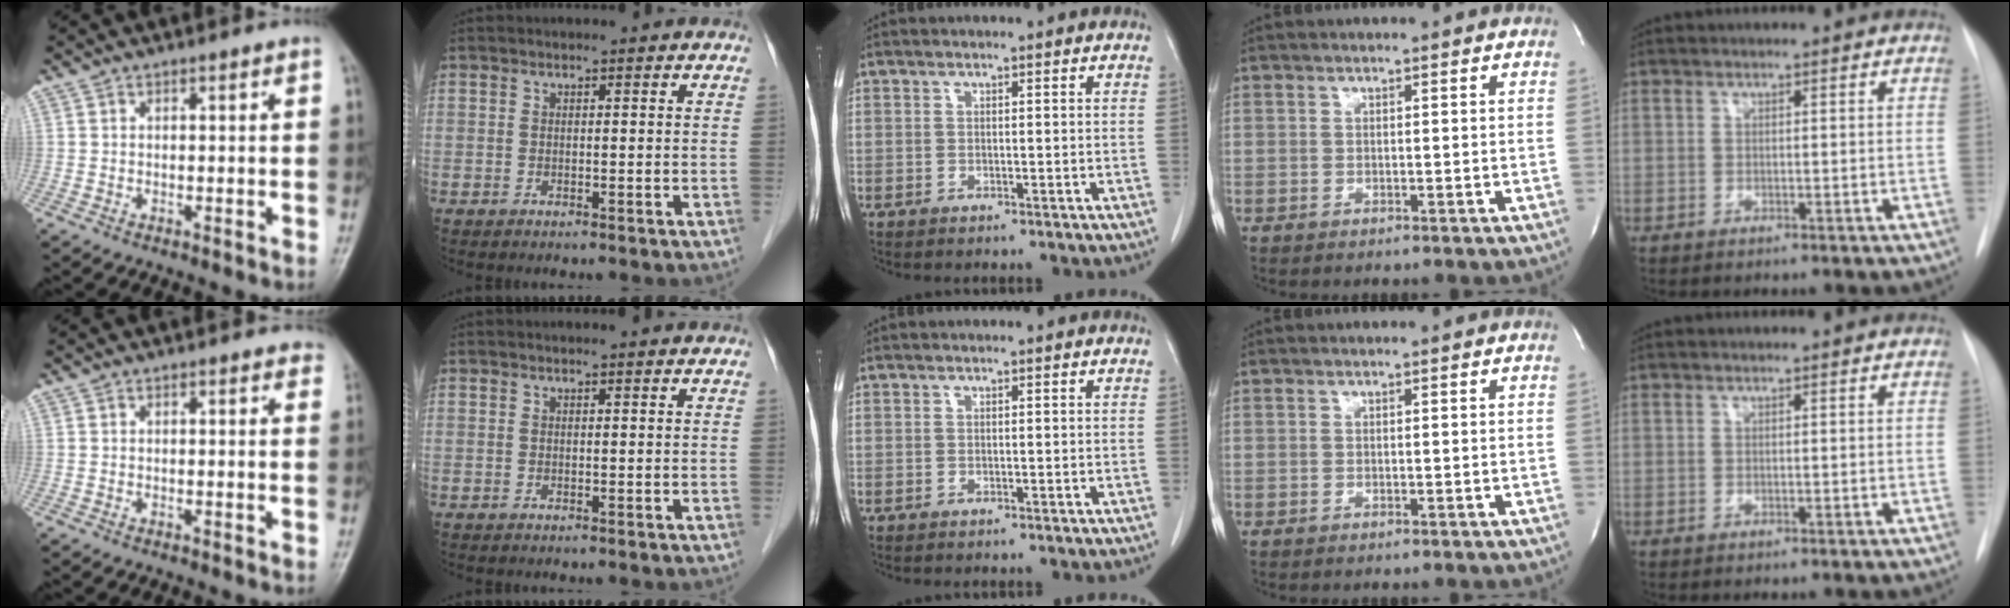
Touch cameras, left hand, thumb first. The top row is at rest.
{"thumb": {"total": 2.5, "force": [2.1, 1.1, 0.6], "torque": [0.018, -0.006, 0.008]}, "index": {"total": 0.9, "force": [0.9, -0.1, 0.1], "torque": [-0.012, 0.000, 0.010]}}